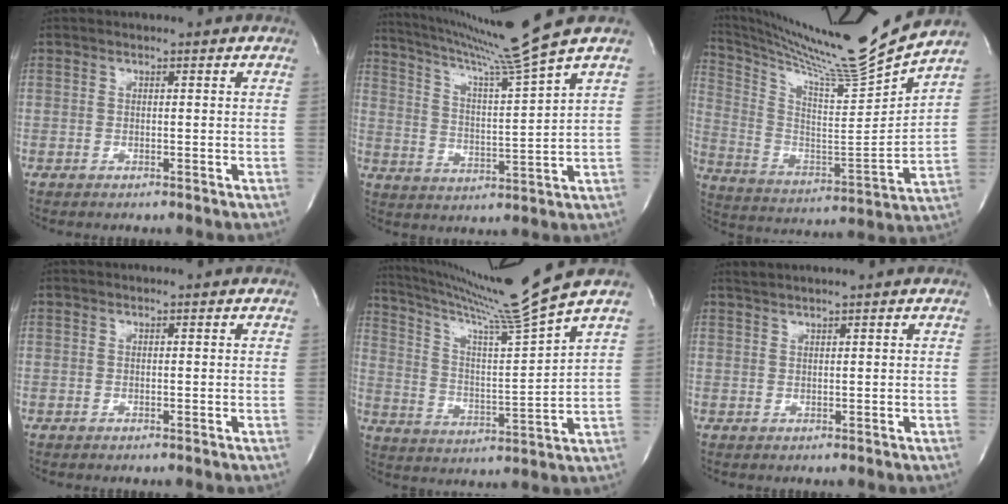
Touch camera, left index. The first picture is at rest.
{"total": 12.8, "force": [10.9, -4.4, 5.1], "torque": [-0.093, -0.044, 0.186]}
{"total": 20.7, "force": [18.6, -3.2, 8.5], "torque": [-0.166, -0.082, 0.302]}
{"total": 0.0}
{"total": 14.8, "force": [12.7, -4.4, 6.2], "torque": [-0.112, -0.047, 0.215]}
{"total": 3.2, "force": [2.8, -0.6, 1.4], "torque": [-0.018, 0.017, 0.050]}